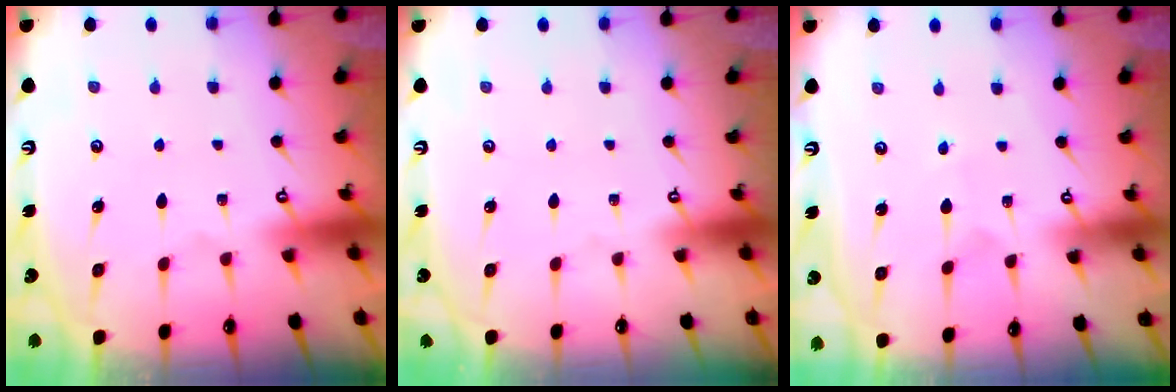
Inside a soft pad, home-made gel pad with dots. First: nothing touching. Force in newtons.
{"total": 0.0}
{"total": 2.5, "press": 2.5, "slide": 0.1}